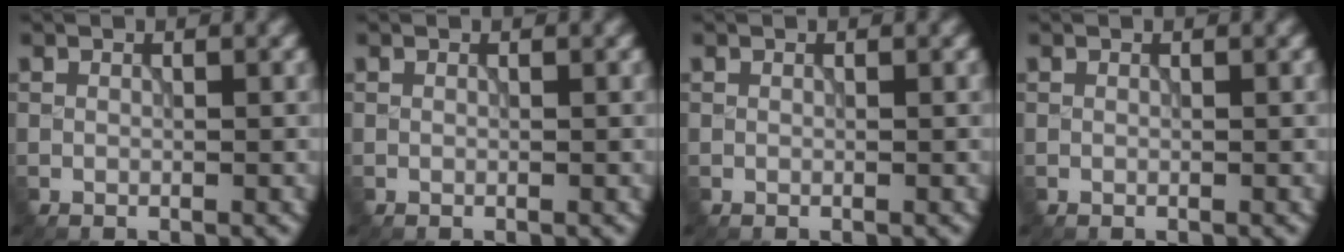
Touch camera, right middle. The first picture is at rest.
{"total": 0.0}
{"total": 0.0}
{"total": 0.0}